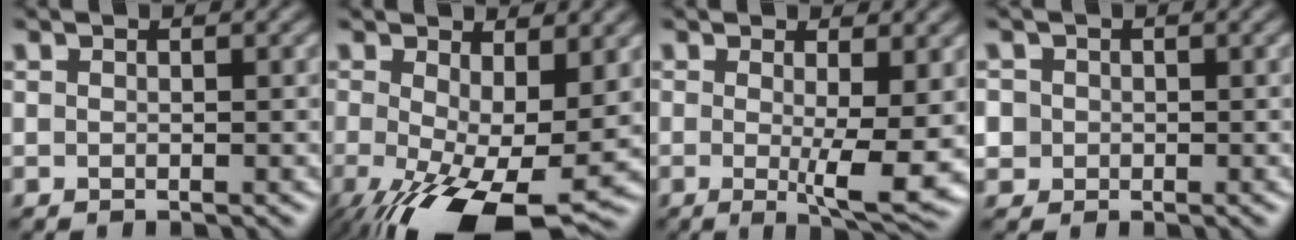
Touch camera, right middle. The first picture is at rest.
{"total": 13.4, "force": [-3.8, 5.8, 11.5], "torque": [-0.210, -0.043, -0.047]}
{"total": 5.5, "force": [-0.3, 1.0, 5.4], "torque": [-0.085, -0.017, -0.002]}
{"total": 2.9, "force": [0.1, 2.8, 0.9], "torque": [-0.008, 0.017, -0.012]}